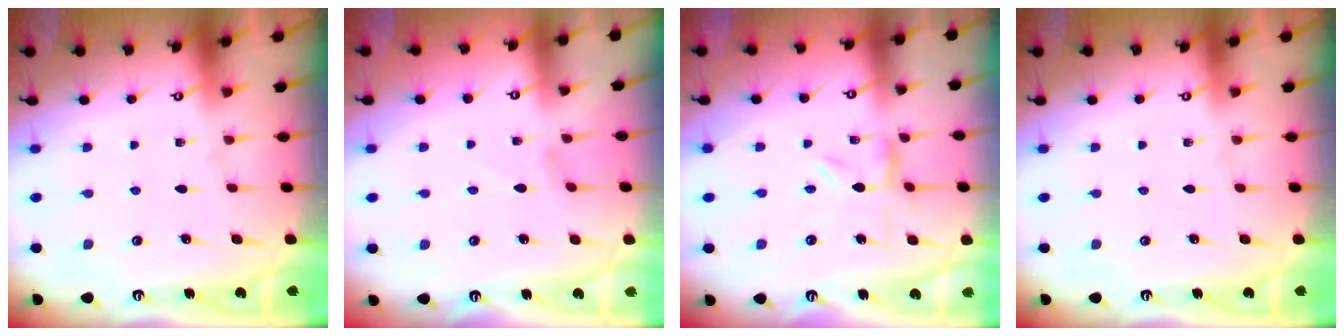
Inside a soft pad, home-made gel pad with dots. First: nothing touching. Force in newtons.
{"total": 0.9, "press": 0.9, "slide": 0.1}
{"total": 1.4, "press": 1.4, "slide": 0.2}
{"total": 0.0}